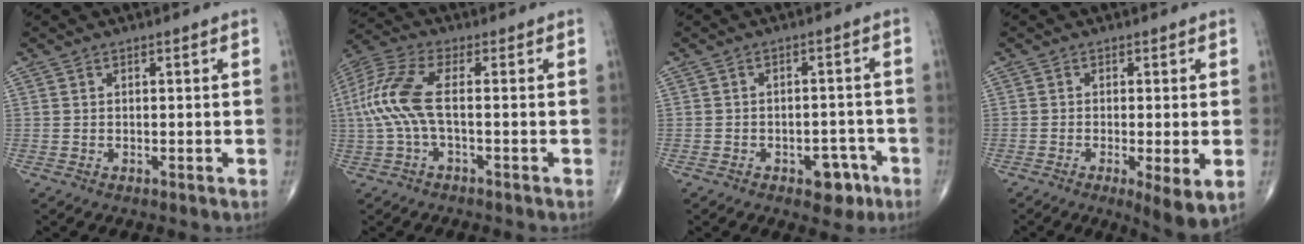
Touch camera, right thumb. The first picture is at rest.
{"total": 10.0, "force": [-0.5, 3.3, 9.4], "torque": [-0.241, 0.028, -0.014]}
{"total": 5.4, "force": [-2.9, 3.3, 3.2], "torque": [-0.014, 0.026, -0.034]}
{"total": 6.2, "force": [-1.7, 1.3, 5.9], "torque": [-0.096, -0.019, -0.028]}